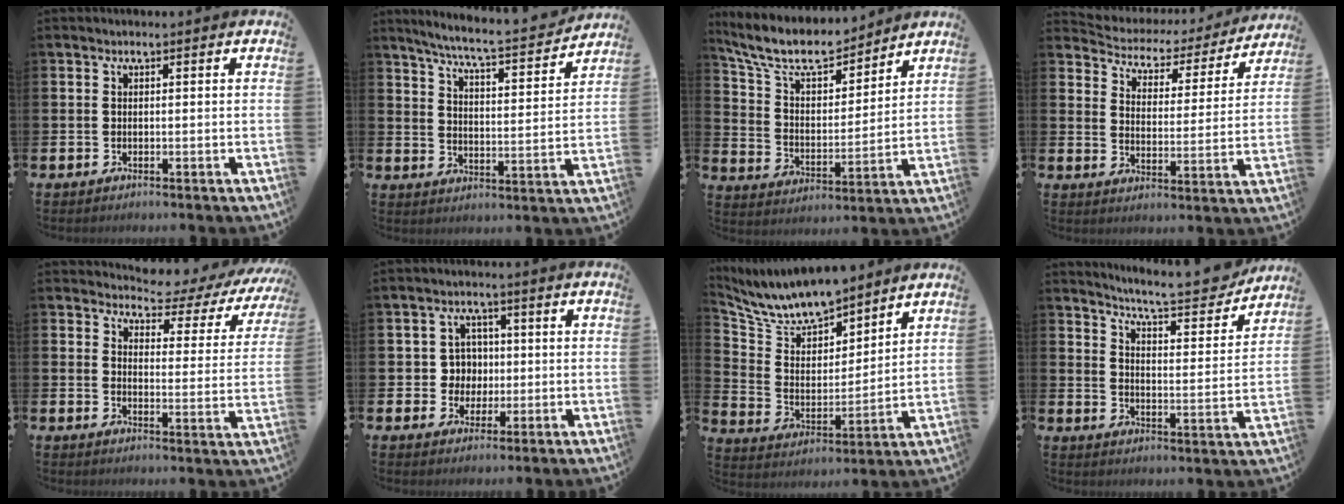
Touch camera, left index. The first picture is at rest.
{"total": 6.5, "force": [6.0, -0.1, 2.4], "torque": [-0.068, -0.047, 0.098]}
{"total": 10.0, "force": [9.0, 2.8, 3.4], "torque": [-0.107, -0.055, 0.161]}
{"total": 3.8, "force": [3.3, 1.8, 0.4], "torque": [-0.031, -0.031, 0.045]}
{"total": 3.7, "force": [3.3, 1.5, 0.8], "torque": [-0.021, -0.040, 0.043]}
{"total": 4.2, "force": [0.4, 4.1, 0.8], "torque": [-0.020, 0.009, 0.000]}
{"total": 9.2, "force": [8.8, 2.1, 1.7], "torque": [-0.080, -0.060, 0.160]}
{"total": 7.7, "force": [7.4, 0.4, 2.1], "torque": [-0.055, -0.058, 0.122]}